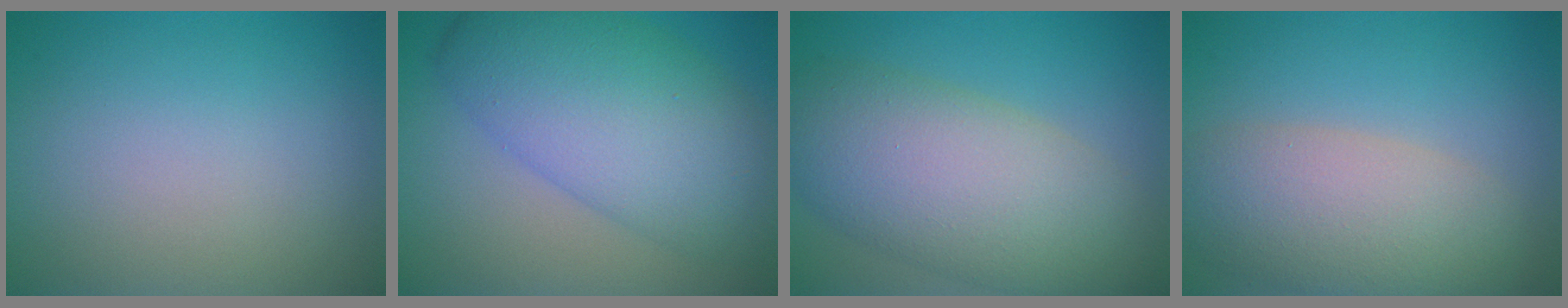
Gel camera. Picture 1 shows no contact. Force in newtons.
{"total": 9.6, "press": 9.6, "slide": 0.2}
{"total": 8.8, "press": 8.8, "slide": 0.6}
{"total": 7.0, "press": 7.0, "slide": 0.6}